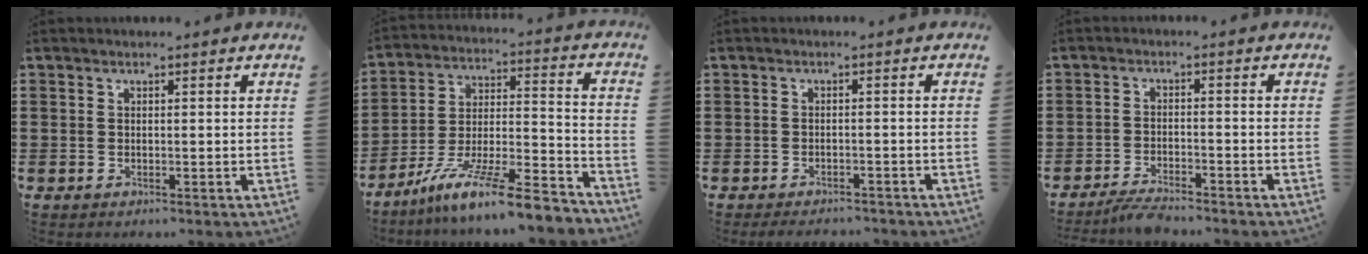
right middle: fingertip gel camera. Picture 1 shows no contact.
{"total": 12.5, "force": [-10.3, 0.5, 7.1], "torque": [-0.116, 0.019, -0.193]}
{"total": 1.6, "force": [-1.6, 0.1, 0.3], "torque": [-0.011, -0.002, -0.031]}
{"total": 3.1, "force": [-3.0, 0.1, 0.7], "torque": [-0.015, 0.002, -0.060]}